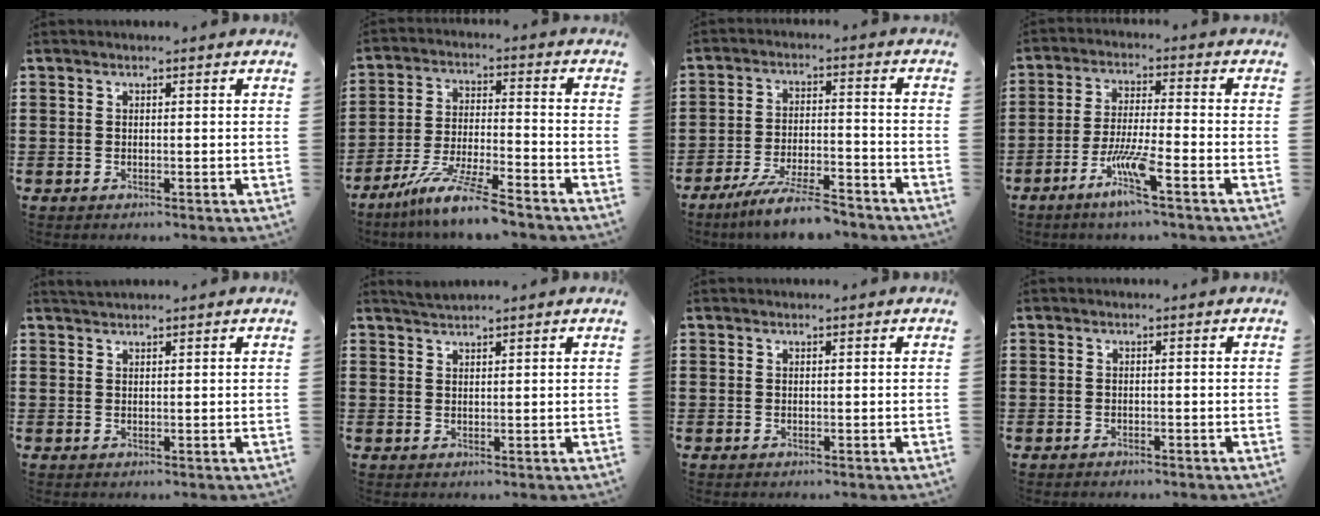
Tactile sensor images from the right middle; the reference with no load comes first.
{"total": 9.2, "force": [-7.6, -0.1, 5.2], "torque": [-0.109, -0.007, -0.151]}
{"total": 7.8, "force": [-6.7, 0.6, 3.8], "torque": [-0.082, -0.003, -0.128]}
{"total": 7.0, "force": [-4.2, 0.5, 5.6], "torque": [-0.109, -0.009, -0.078]}
{"total": 0.8, "force": [0.7, 0.0, 0.4], "torque": [-0.009, 0.003, 0.012]}
{"total": 1.1, "force": [1.1, -0.2, 0.3], "torque": [-0.008, 0.003, 0.021]}
{"total": 0.0}
{"total": 0.7, "force": [-0.7, 0.3, 0.0], "torque": [-0.001, 0.001, -0.015]}